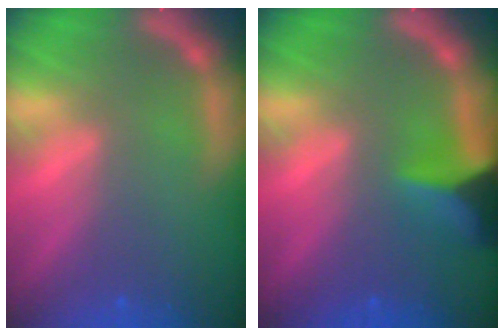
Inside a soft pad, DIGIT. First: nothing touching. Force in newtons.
{"total": 5.4}